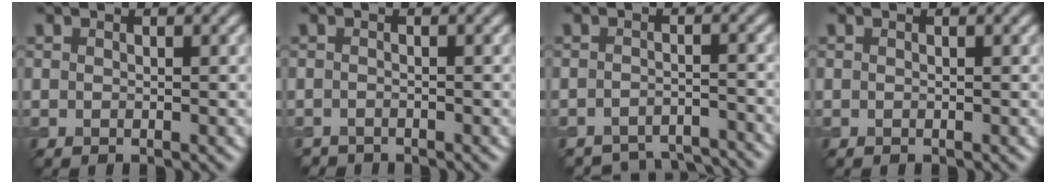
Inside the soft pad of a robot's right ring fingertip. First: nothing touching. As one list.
[{"total": 1.1, "force": [-1.1, 0.2, -0.1], "torque": [0.005, -0.005, -0.021]}, {"total": 5.1, "force": [-5.0, 0.9, 0.4], "torque": [-0.007, -0.007, -0.068]}, {"total": 0.0}]